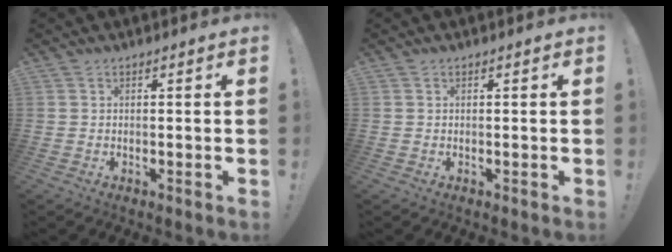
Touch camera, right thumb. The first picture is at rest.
{"total": 0.0}